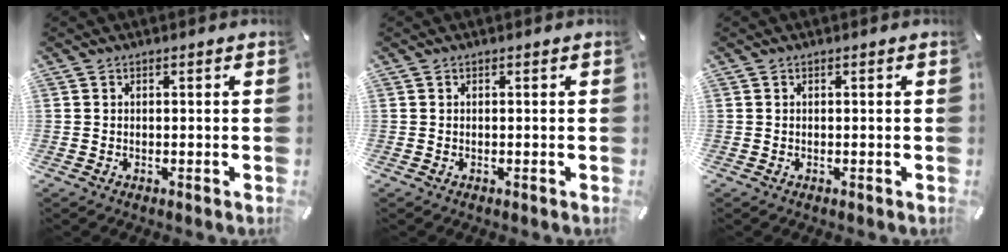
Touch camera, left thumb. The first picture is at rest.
{"total": 0.0}
{"total": 0.0}